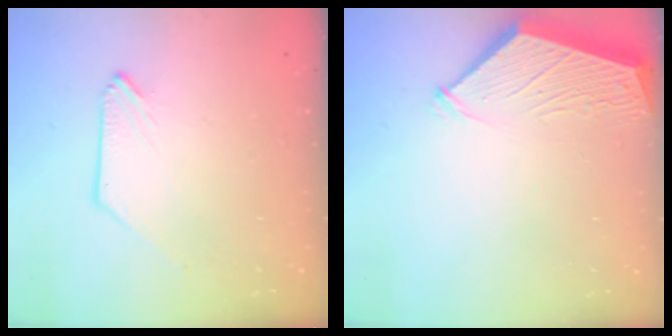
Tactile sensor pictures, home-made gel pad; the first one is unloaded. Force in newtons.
{"total": 2.9, "press": 2.8, "slide": 0.4}